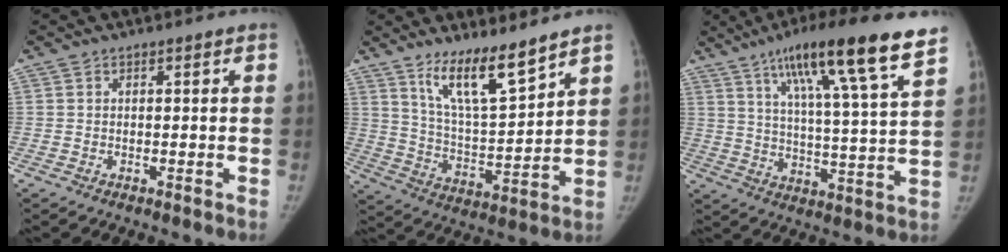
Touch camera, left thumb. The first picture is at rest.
{"total": 12.3, "force": [9.2, 2.2, 7.9], "torque": [-0.123, -0.071, 0.175]}
{"total": 20.2, "force": [12.8, 1.9, 15.5], "torque": [-0.227, -0.036, 0.197]}